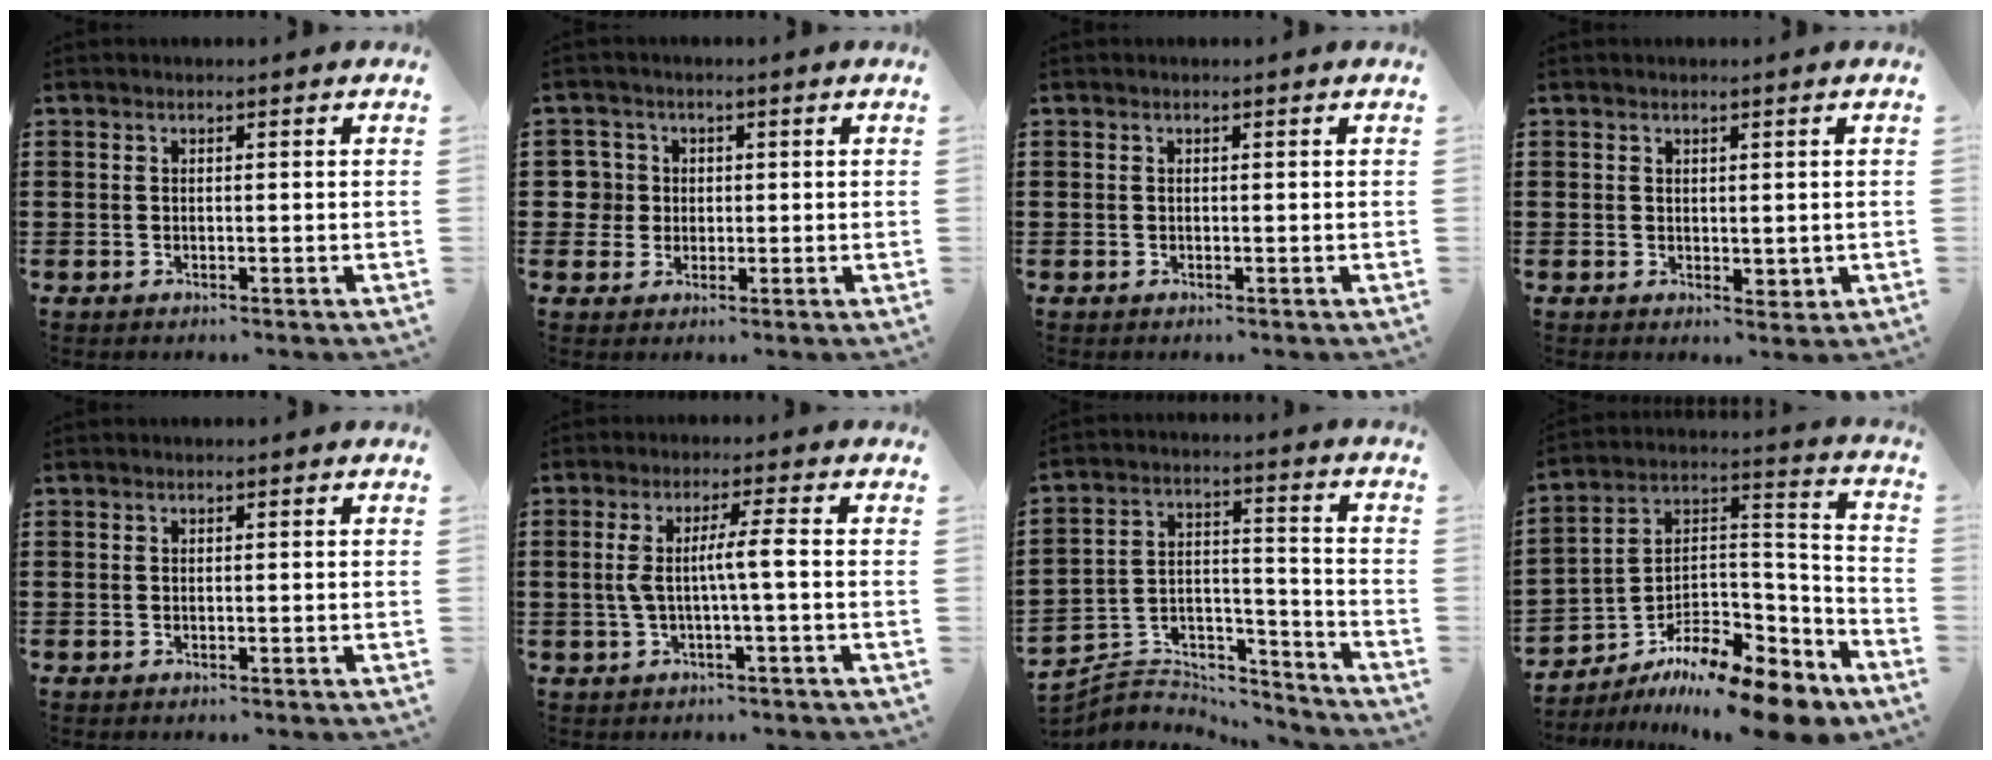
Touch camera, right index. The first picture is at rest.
{"total": 4.0, "force": [0.3, 3.9, 0.7], "torque": [-0.032, 0.013, 0.005]}
{"total": 0.0}
{"total": 1.4, "force": [0.9, 0.9, 0.6], "torque": [-0.012, 0.004, 0.018]}
{"total": 0.0}
{"total": 5.2, "force": [-0.3, 0.0, 5.2], "torque": [-0.105, -0.005, -0.014]}
{"total": 5.0, "force": [-4.5, 2.2, 0.6], "torque": [-0.021, 0.004, -0.094]}
{"total": 11.2, "force": [-9.2, 3.3, 5.3], "torque": [-0.090, 0.018, -0.177]}